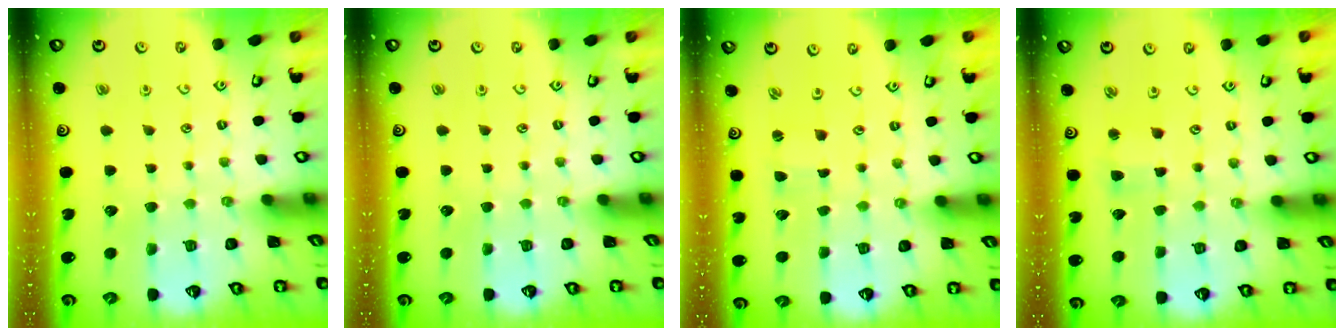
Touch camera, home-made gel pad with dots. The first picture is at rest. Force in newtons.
{"total": 0.0}
{"total": 0.5, "press": 0.5, "slide": 0.1}
{"total": 3.8, "press": 3.8, "slide": 0.4}